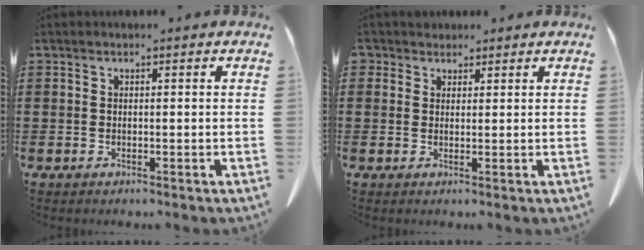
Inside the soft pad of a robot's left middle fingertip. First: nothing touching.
{"total": 2.1, "force": [1.7, 1.2, 0.2], "torque": [-0.010, 0.006, 0.033]}